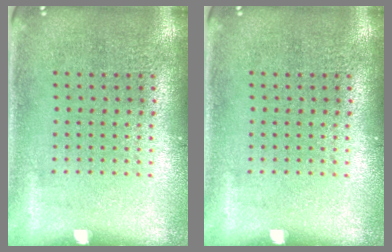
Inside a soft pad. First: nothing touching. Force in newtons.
{"total": 0.0}